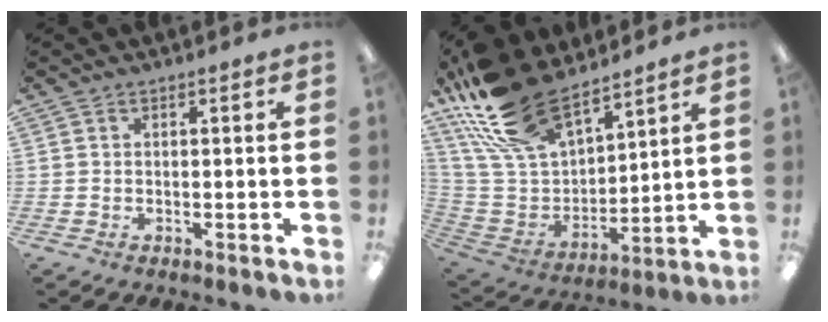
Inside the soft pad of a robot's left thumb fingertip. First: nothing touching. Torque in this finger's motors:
{"motor_torque": [2.18, 2.18, 1.49, -1.28, 0.22]}